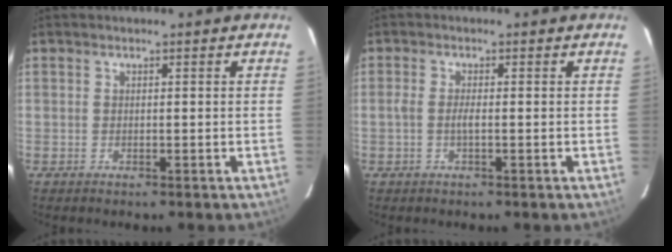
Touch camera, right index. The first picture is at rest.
{"total": 1.8, "force": [-0.5, 0.2, 1.8], "torque": [-0.037, 0.000, -0.011]}